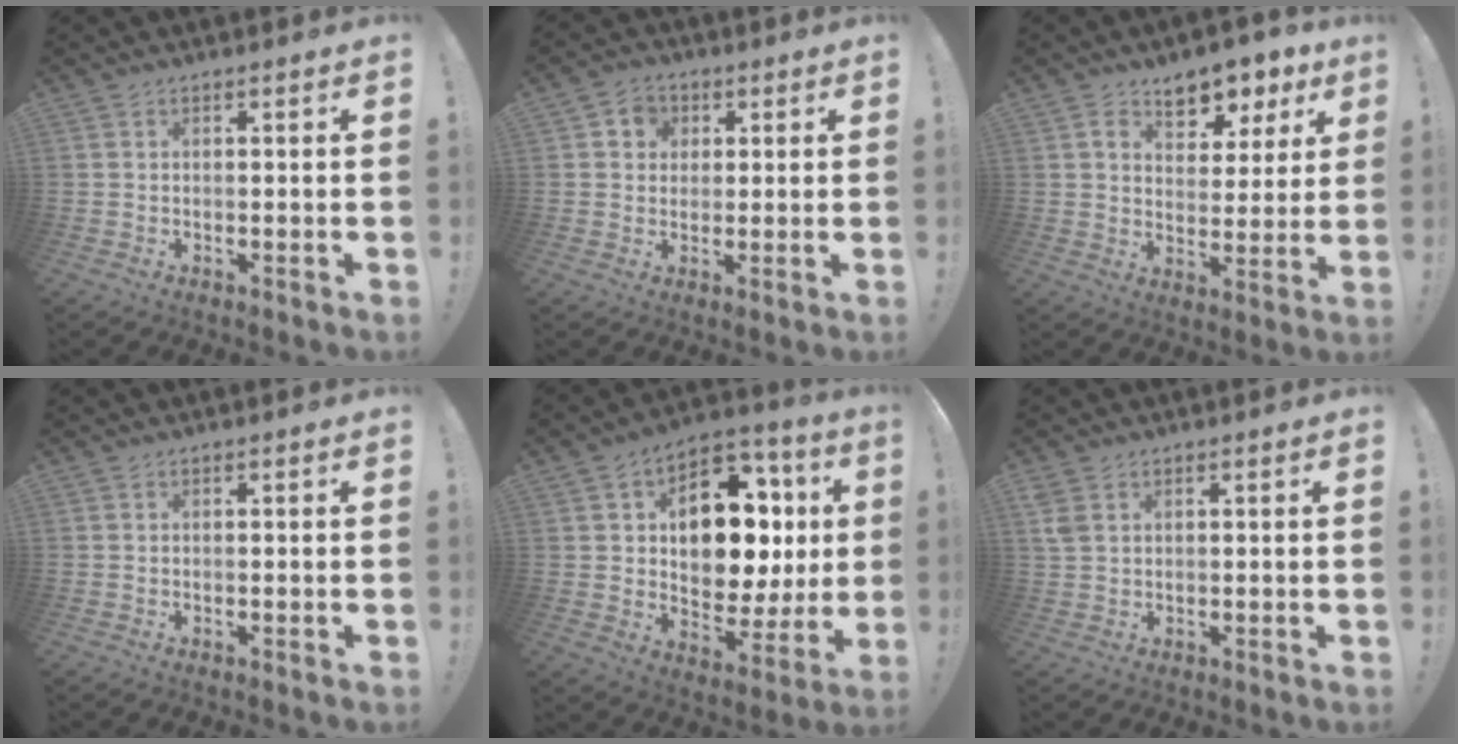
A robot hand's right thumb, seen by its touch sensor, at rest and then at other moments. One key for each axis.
{"total": 5.7, "fx": 1.5, "fy": 5.2, "fz": 1.6, "tx": -0.022, "ty": 0.000, "tz": 0.029}
{"total": 9.2, "fx": 6.3, "fy": 5.3, "fz": 3.9, "tx": -0.045, "ty": -0.045, "tz": 0.116}
{"total": 0.0}
{"total": 17.8, "fx": 3.5, "fy": 12.8, "fz": 11.9, "tx": -0.159, "ty": 0.000, "tz": 0.074}
{"total": 3.5, "fx": 1.7, "fy": 2.1, "fz": 2.2, "tx": -0.036, "ty": -0.002, "tz": 0.033}